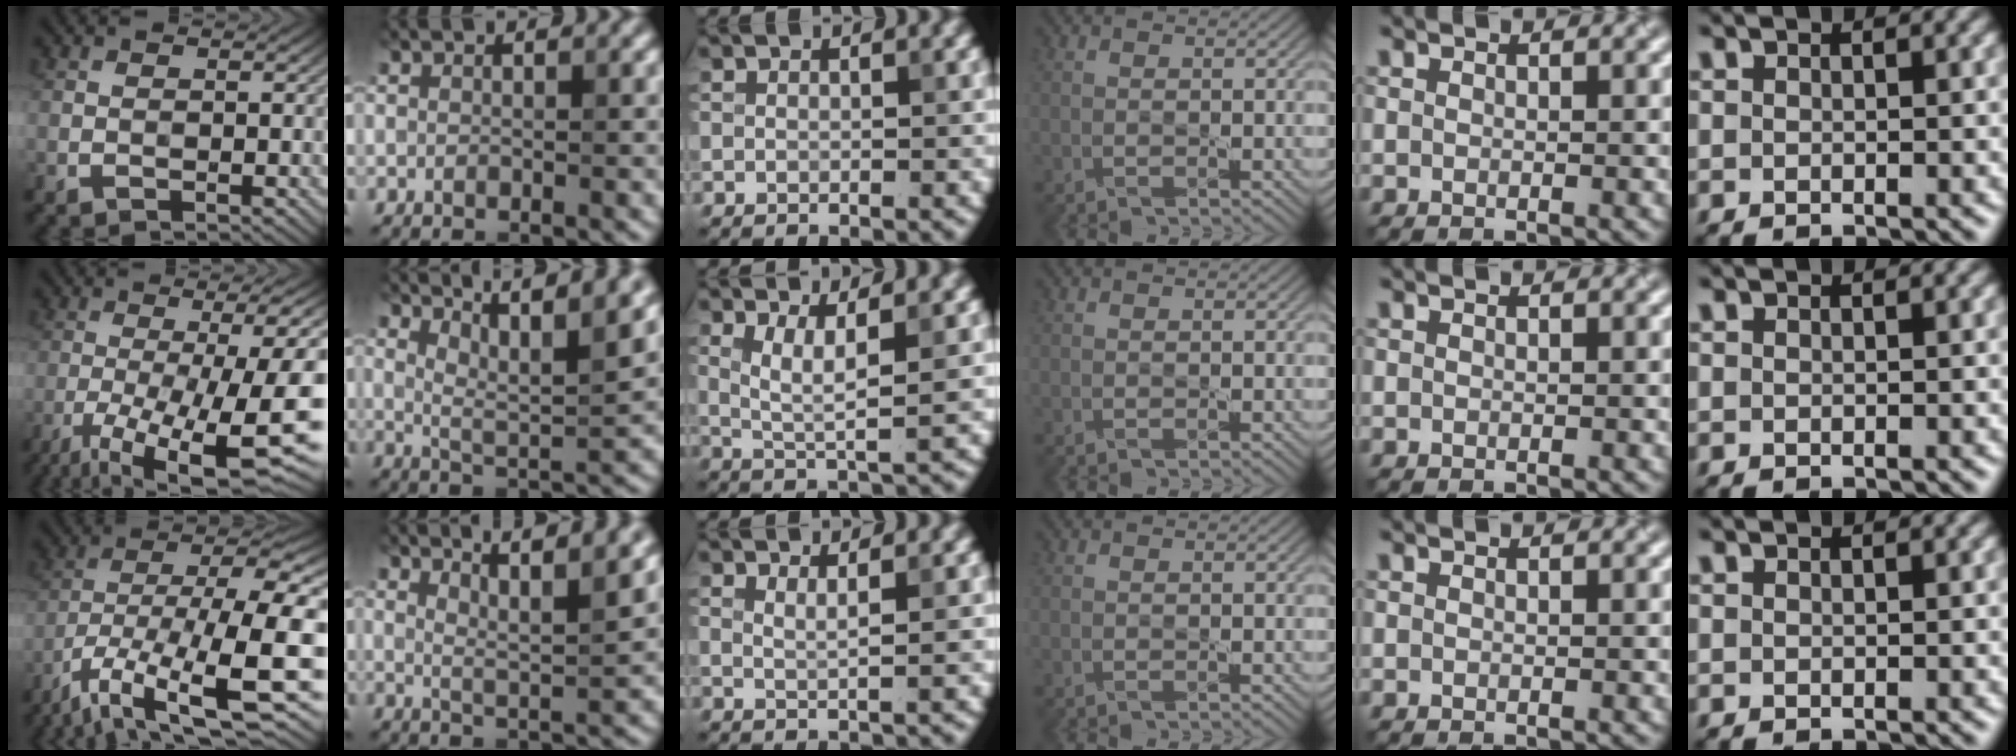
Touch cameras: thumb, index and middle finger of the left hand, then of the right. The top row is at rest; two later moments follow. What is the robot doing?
{"motion": "squeeze", "object": "bubble wrap"}